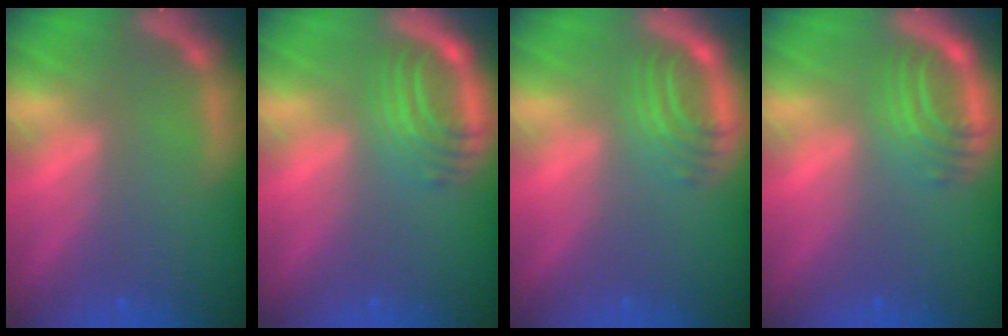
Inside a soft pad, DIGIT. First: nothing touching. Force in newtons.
{"total": 5.0}
{"total": 4.0}
{"total": 4.5}